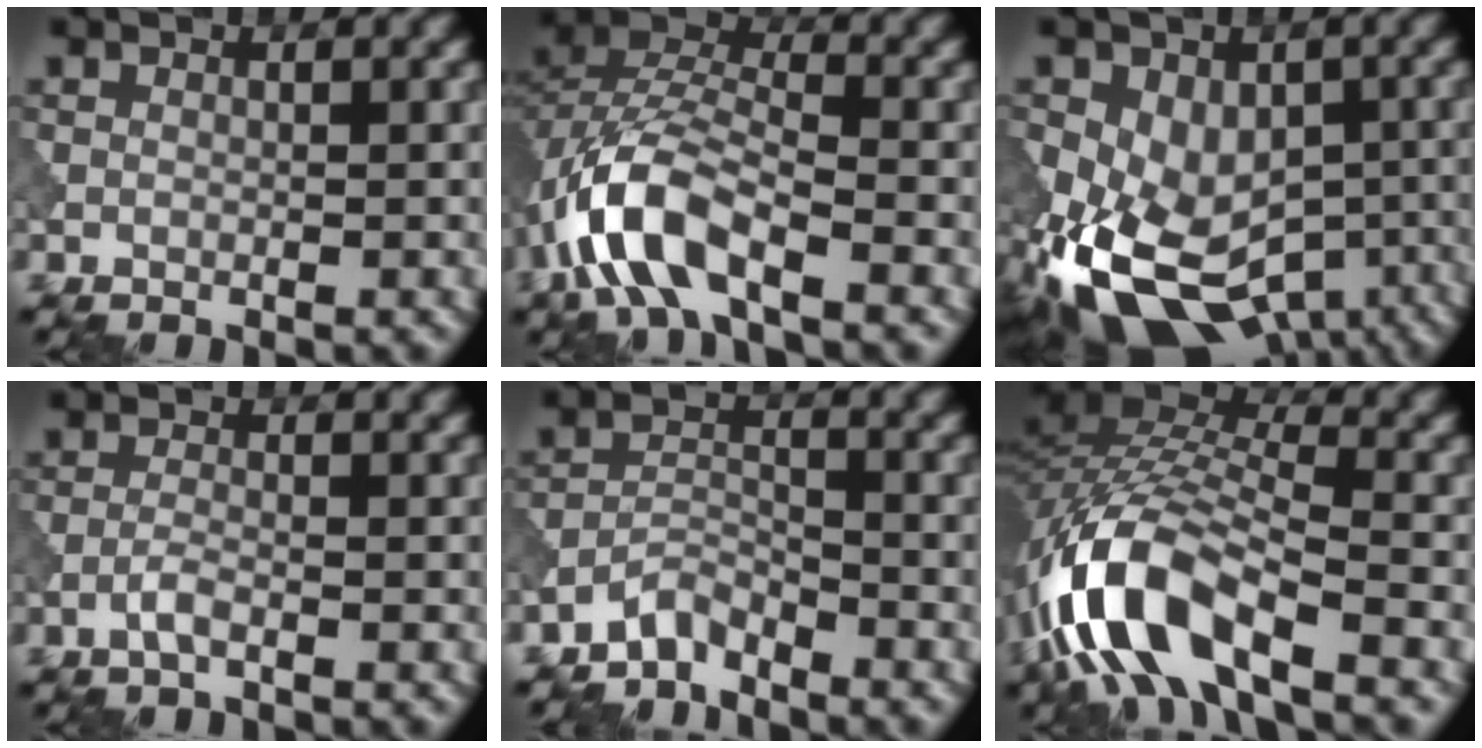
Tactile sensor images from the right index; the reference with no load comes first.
{"total": 8.5, "force": [-4.2, 3.7, 6.4], "torque": [-0.133, 0.009, -0.089]}
{"total": 13.3, "force": [-5.3, 8.5, 8.8], "torque": [-0.158, -0.033, -0.071]}
{"total": 1.5, "force": [-0.9, 0.3, 1.2], "torque": [-0.028, 0.004, -0.022]}
{"total": 2.7, "force": [-2.5, 0.6, 0.6], "torque": [-0.013, 0.009, -0.057]}
{"total": 12.0, "force": [-6.0, 4.6, 9.3], "torque": [-0.185, 0.010, -0.122]}